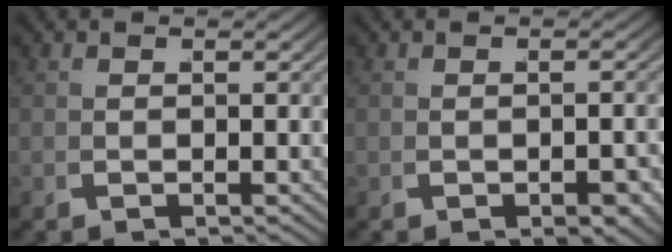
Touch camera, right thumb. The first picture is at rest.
{"total": 1.4, "force": [-0.5, 0.8, 1.0], "torque": [-0.011, -0.001, -0.009]}